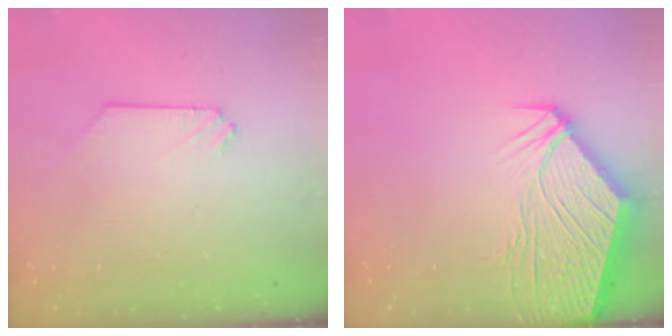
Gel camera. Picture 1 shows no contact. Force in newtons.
{"total": 13.1, "press": 13.0, "slide": 1.6}